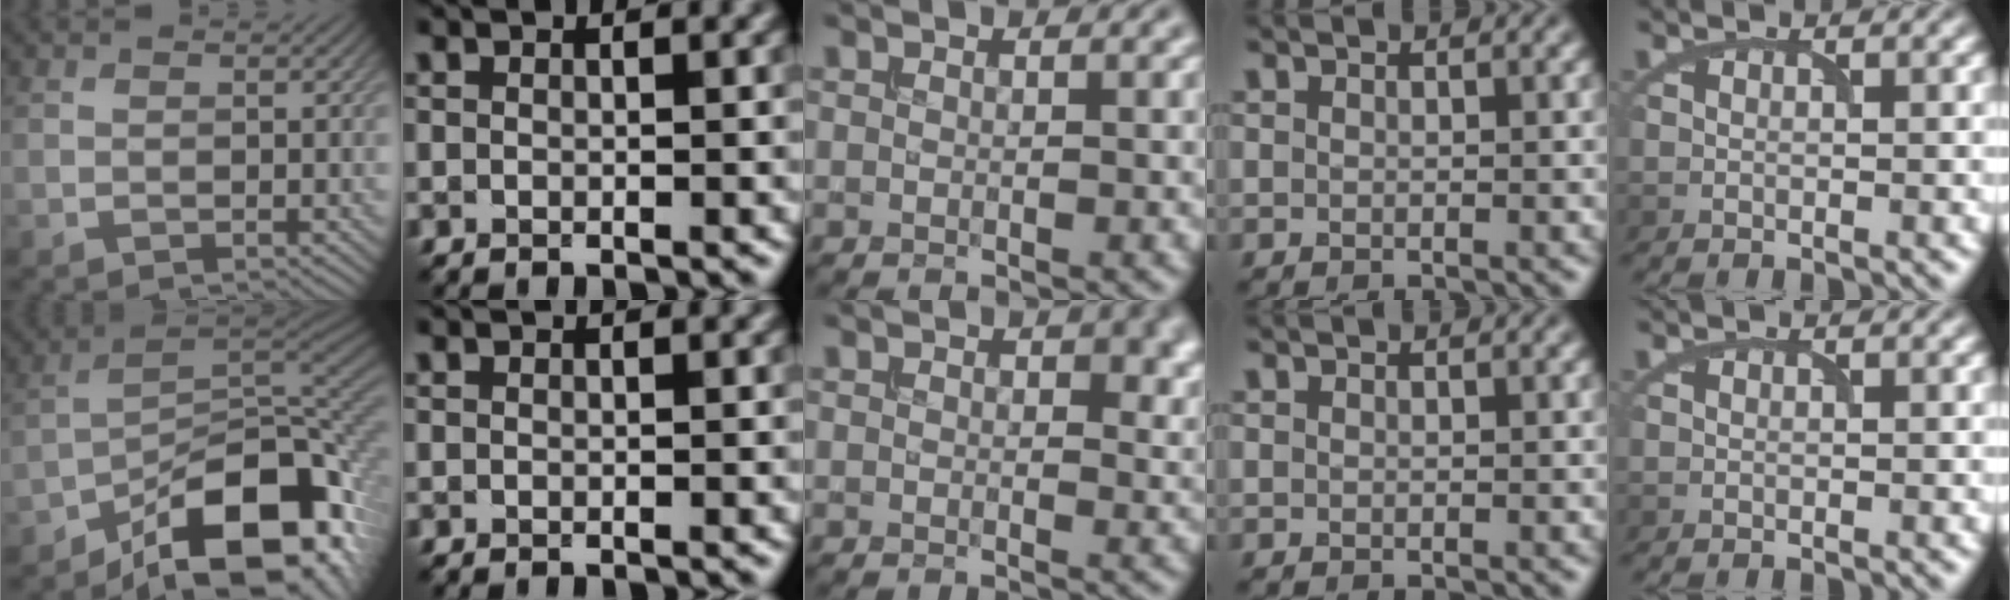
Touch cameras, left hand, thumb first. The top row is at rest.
{"thumb": {"total": 16.1, "force": [-9.5, 6.7, 11.1], "torque": [-0.151, -0.012, -0.162]}, "middle": {"total": 3.3, "force": [1.1, 2.0, 2.4], "torque": [-0.027, -0.003, 0.015]}}